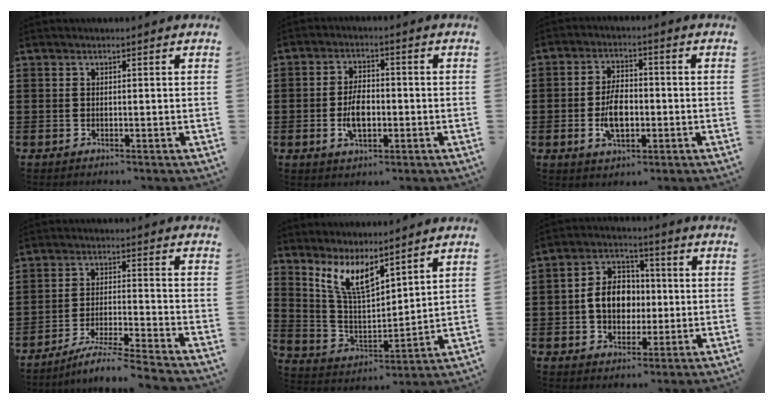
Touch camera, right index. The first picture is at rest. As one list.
[{"total": 5.5, "force": [-1.1, 3.0, 4.4], "torque": [-0.085, 0.000, -0.023]}, {"total": 6.3, "force": [-1.2, 3.5, 5.2], "torque": [-0.097, 0.002, -0.025]}, {"total": 5.7, "force": [-5.3, -0.7, 2.1], "torque": [-0.048, -0.016, -0.106]}, {"total": 8.3, "force": [6.2, 2.5, 5.0], "torque": [-0.118, -0.025, 0.114]}, {"total": 7.9, "force": [-0.6, 6.2, 4.9], "torque": [-0.110, 0.012, -0.016]}]